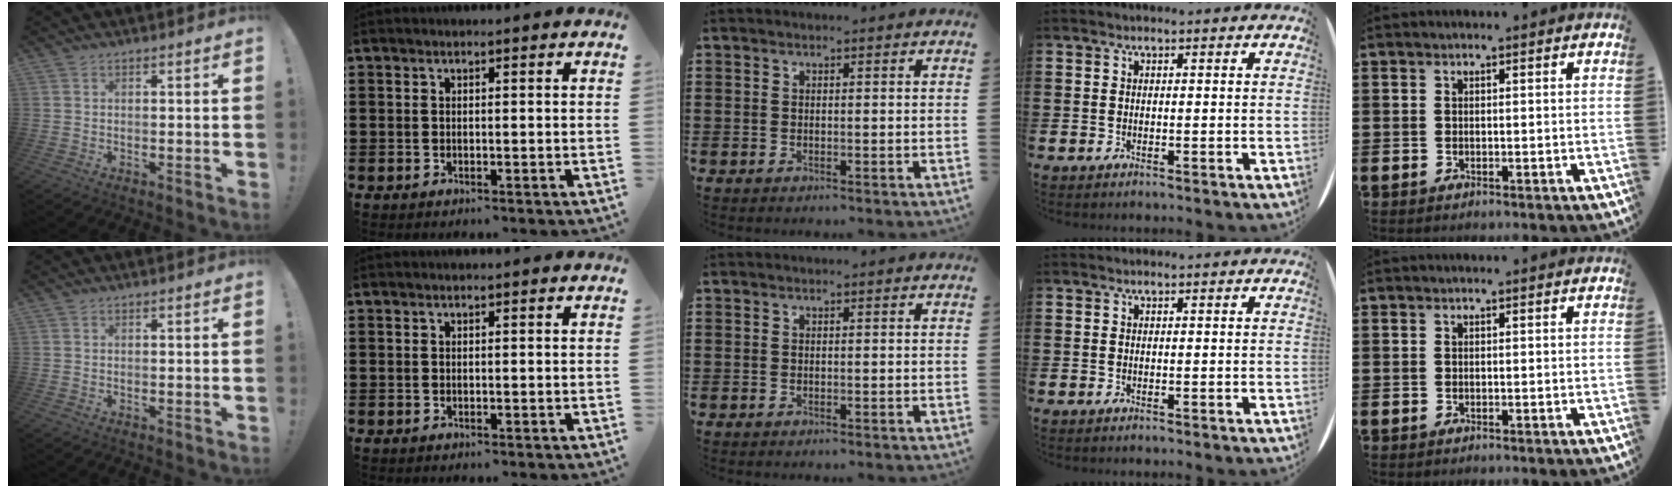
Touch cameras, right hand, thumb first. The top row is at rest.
{}